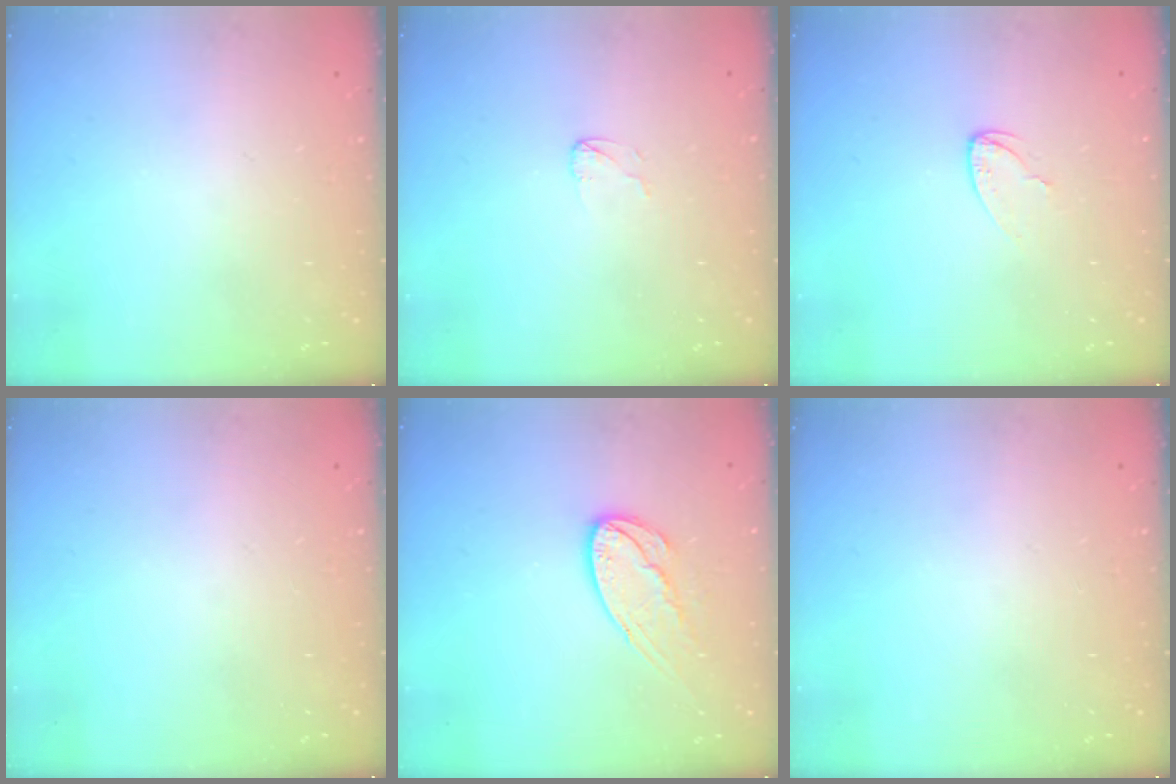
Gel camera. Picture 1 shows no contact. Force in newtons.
{"total": 2.6, "press": 2.6, "slide": 0.2}
{"total": 4.0, "press": 4.0, "slide": 0.3}
{"total": 0.0}
{"total": 11.3, "press": 11.3, "slide": 1.0}
{"total": 0.0}